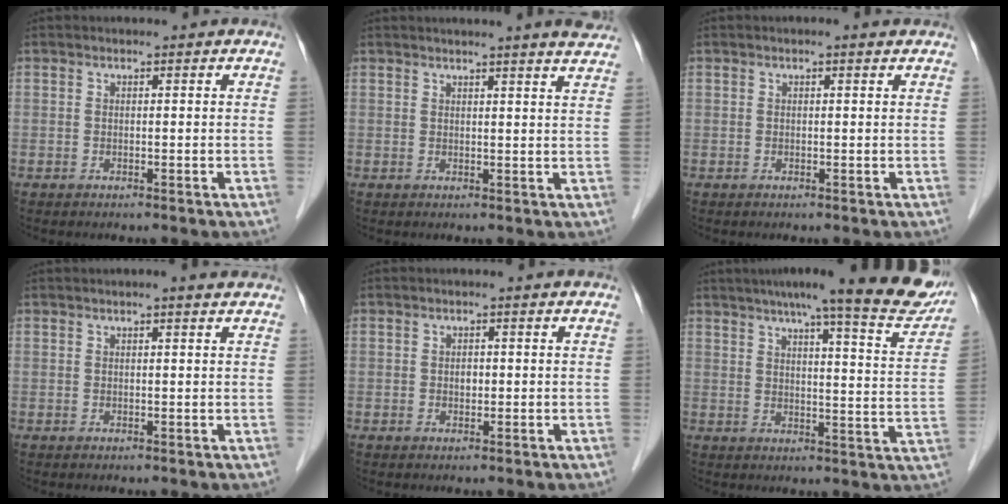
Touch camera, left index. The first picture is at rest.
{"total": 7.4, "force": [6.6, -0.6, 3.3], "torque": [-0.043, 0.002, 0.060]}
{"total": 0.7, "force": [0.5, 0.1, 0.6], "torque": [-0.013, 0.006, 0.004]}
{"total": 2.1, "force": [1.6, 0.0, 1.4], "torque": [-0.020, 0.015, 0.022]}
{"total": 1.1, "force": [0.0, 0.7, 0.8], "torque": [-0.014, 0.001, 0.001]}
{"total": 19.9, "force": [16.5, 1.8, 11.0], "torque": [-0.141, -0.016, 0.196]}